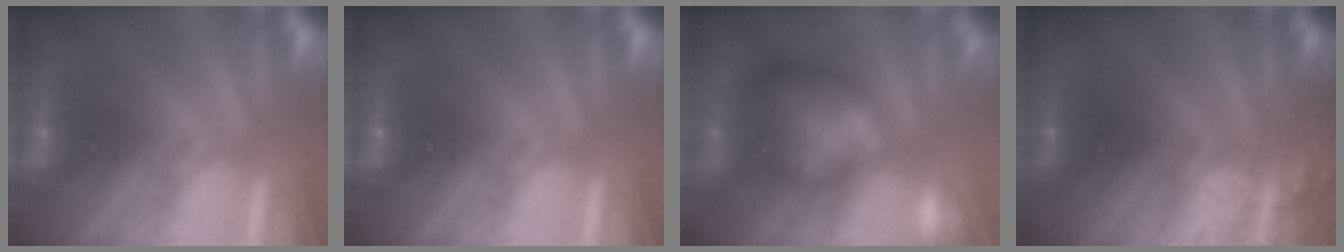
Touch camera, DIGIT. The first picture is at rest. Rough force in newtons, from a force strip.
{"total": 0.0}
{"total": 9.1}
{"total": 3.2}